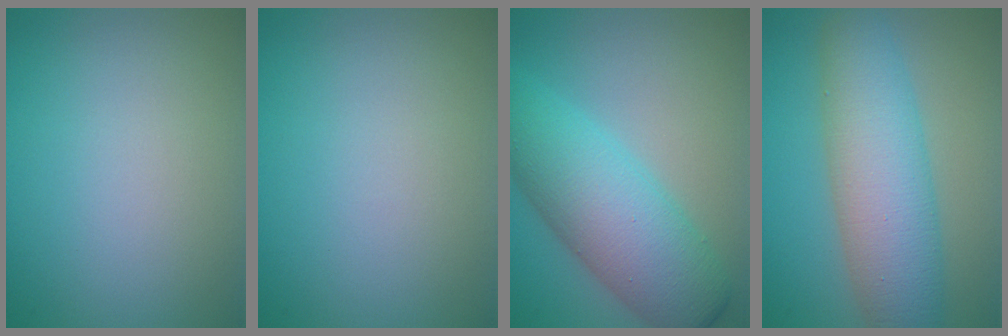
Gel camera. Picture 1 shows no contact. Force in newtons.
{"total": 0.0}
{"total": 8.4, "press": 8.4, "slide": 0.1}
{"total": 7.9, "press": 7.9, "slide": 0.2}